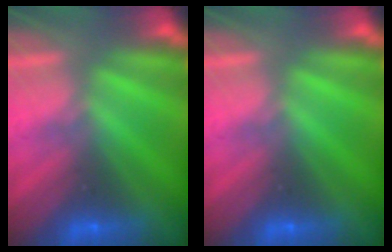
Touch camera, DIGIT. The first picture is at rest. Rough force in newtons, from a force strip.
{"total": 0.0}